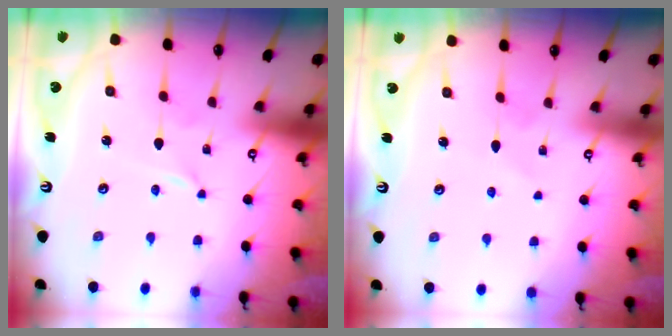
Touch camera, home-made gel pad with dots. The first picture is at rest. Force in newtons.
{"total": 4.4, "press": 4.4, "slide": 0.5}